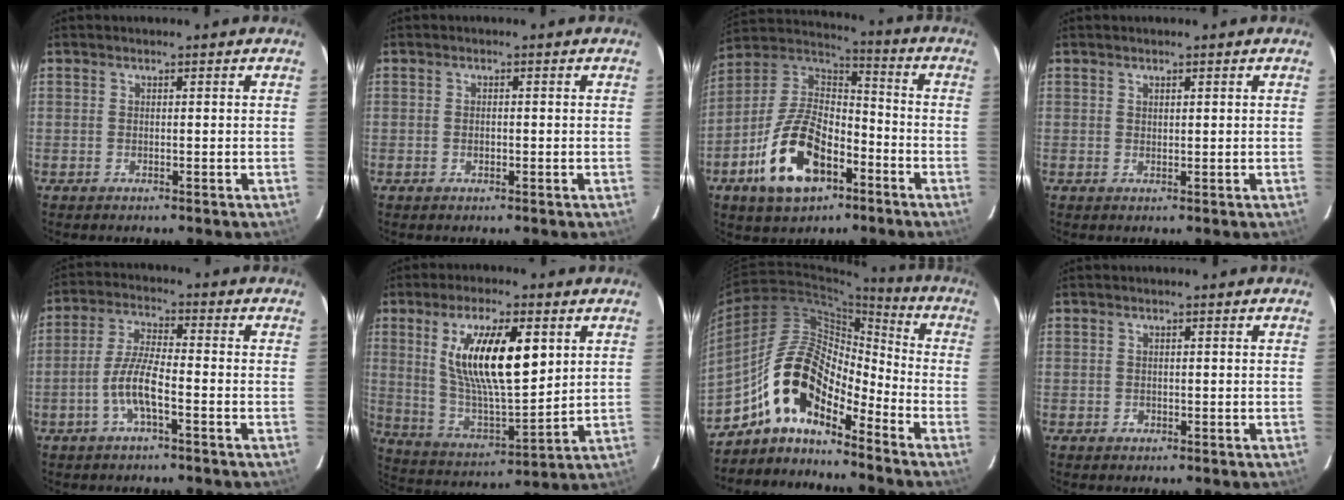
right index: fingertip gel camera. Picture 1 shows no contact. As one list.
[{"total": 1.1, "force": [-0.3, 0.7, 0.8], "torque": [-0.014, 0.003, -0.005]}, {"total": 18.0, "force": [-8.1, 9.9, 12.7], "torque": [-0.264, 0.009, -0.138]}, {"total": 0.8, "force": [0.6, 0.4, 0.3], "torque": [-0.004, 0.002, 0.011]}, {"total": 6.9, "force": [-3.0, 1.2, 6.1], "torque": [-0.130, 0.005, -0.058]}, {"total": 17.5, "force": [5.6, 5.7, 15.6], "torque": [-0.281, -0.002, 0.109]}, {"total": 13.3, "force": [-9.3, 5.1, 8.1], "torque": [-0.143, 0.023, -0.190]}, {"total": 1.0, "force": [-0.4, 0.9, 0.1], "torque": [0.003, 0.001, -0.003]}]